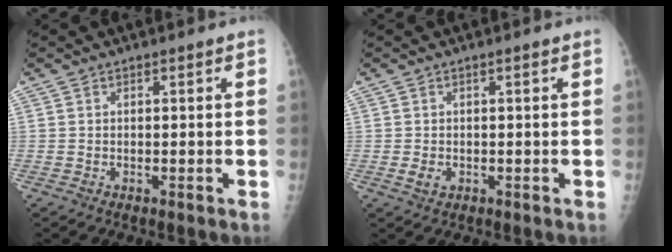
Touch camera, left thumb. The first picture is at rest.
{"total": 2.0, "force": [-0.2, 1.3, 1.5], "torque": [-0.024, -0.003, 0.000]}